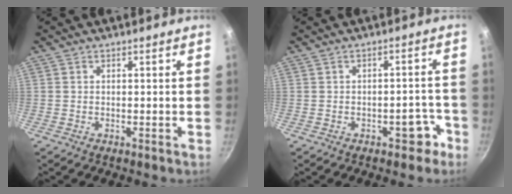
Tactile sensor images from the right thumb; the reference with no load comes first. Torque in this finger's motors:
{"motor_torque": [0.96, 0.35, 0.53, -0.48, 0.19]}